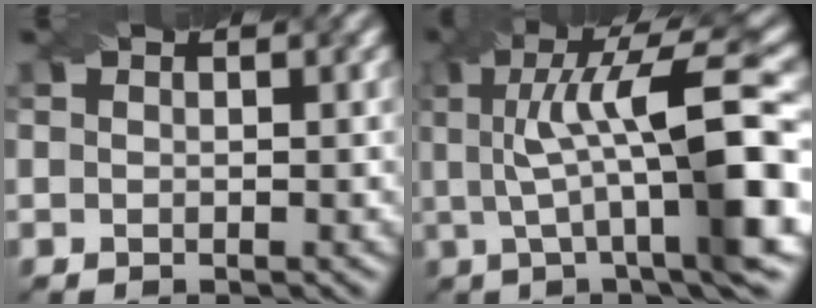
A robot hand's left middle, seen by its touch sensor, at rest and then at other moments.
{"total": 12.0, "force": [1.0, 2.5, 11.7], "torque": [-0.174, 0.015, 0.016]}